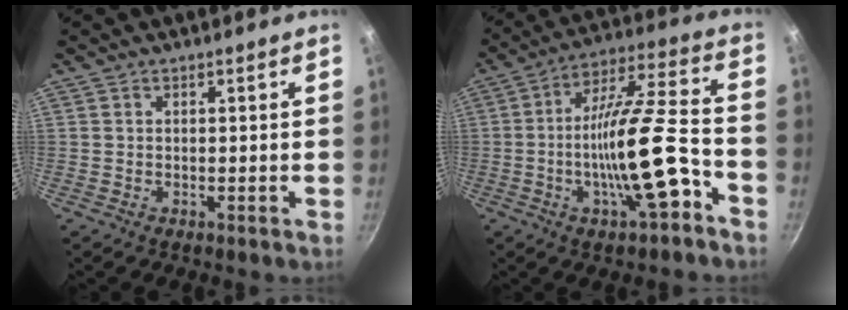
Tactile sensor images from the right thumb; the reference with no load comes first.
{"total": 17.3, "force": [-6.3, 4.2, 15.6], "torque": [-0.247, 0.044, -0.114]}